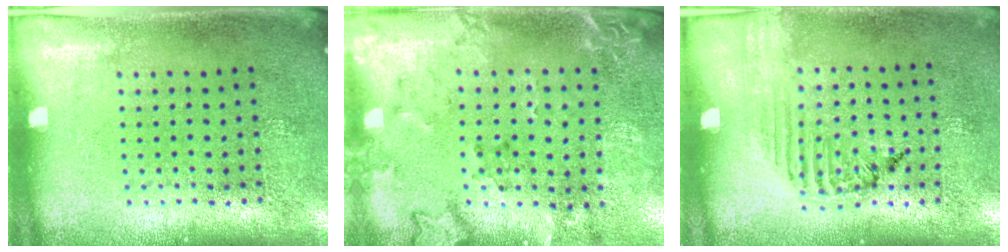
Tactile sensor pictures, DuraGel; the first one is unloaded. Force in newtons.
{"total": 1.9, "press": 1.5, "slide": 1.1}
{"total": 1.3, "press": 1.3, "slide": 0.2}